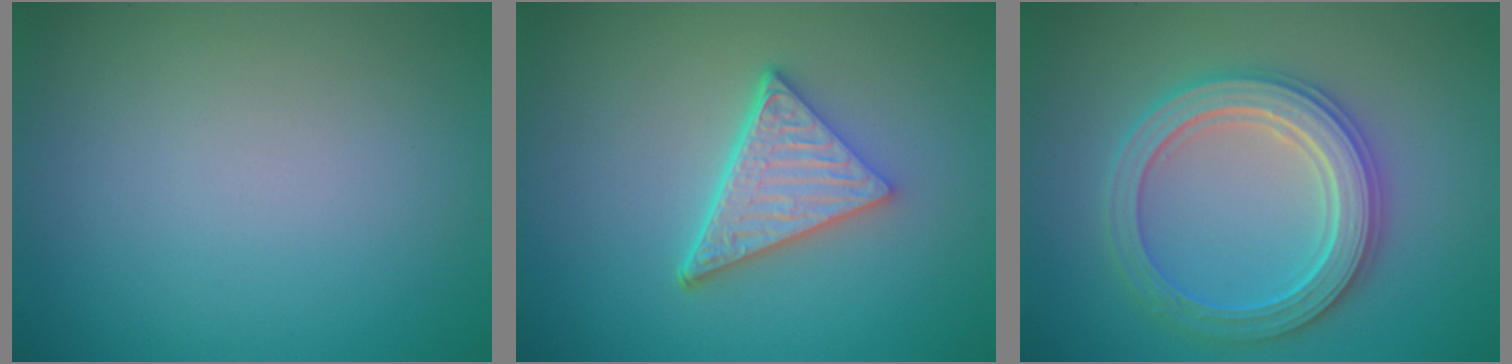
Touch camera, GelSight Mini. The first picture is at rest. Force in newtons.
{"total": 5.1, "press": 3.8, "slide": 3.5}
{"total": 5.4, "press": 5.3, "slide": 0.8}